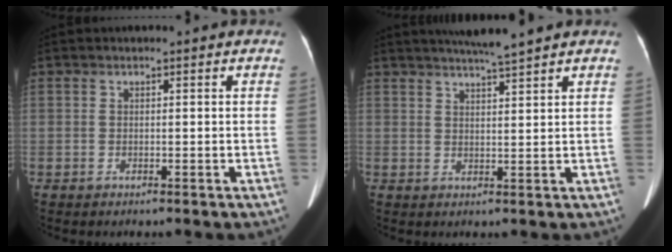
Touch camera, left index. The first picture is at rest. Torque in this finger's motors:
{"motor_torque": [0.67, -0.80, 0.01, 0.05]}